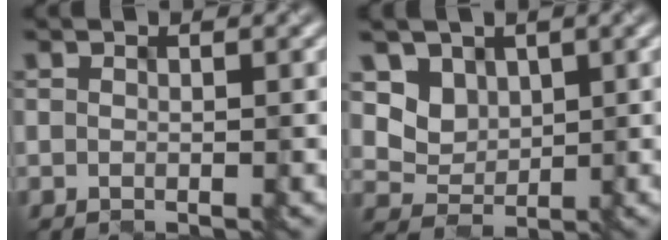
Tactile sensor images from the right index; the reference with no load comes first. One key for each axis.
{"total": 3.8, "fx": 1.8, "fy": 3.0, "fz": 1.5, "tx": -0.045, "ty": -0.012, "tz": 0.057}